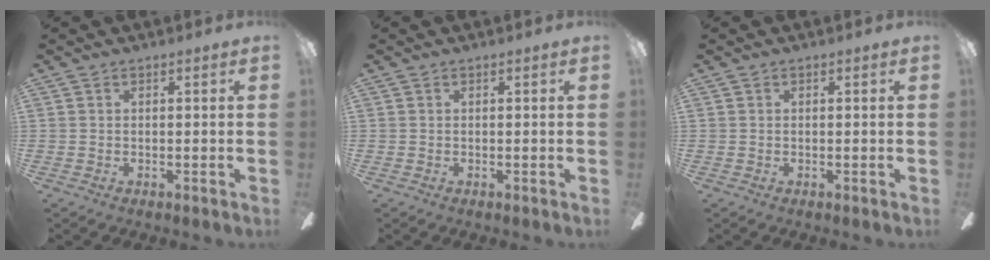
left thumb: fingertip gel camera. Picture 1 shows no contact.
{"total": 0.0}
{"total": 0.0}